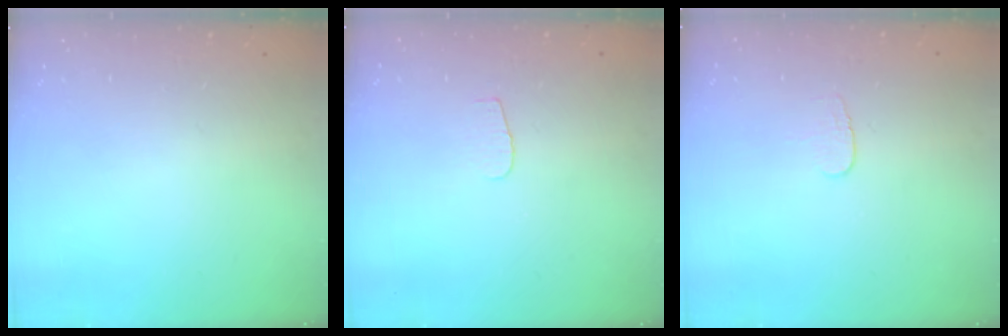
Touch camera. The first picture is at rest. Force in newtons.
{"total": 3.5, "press": 3.5, "slide": 0.4}
{"total": 3.7, "press": 3.7, "slide": 0.4}